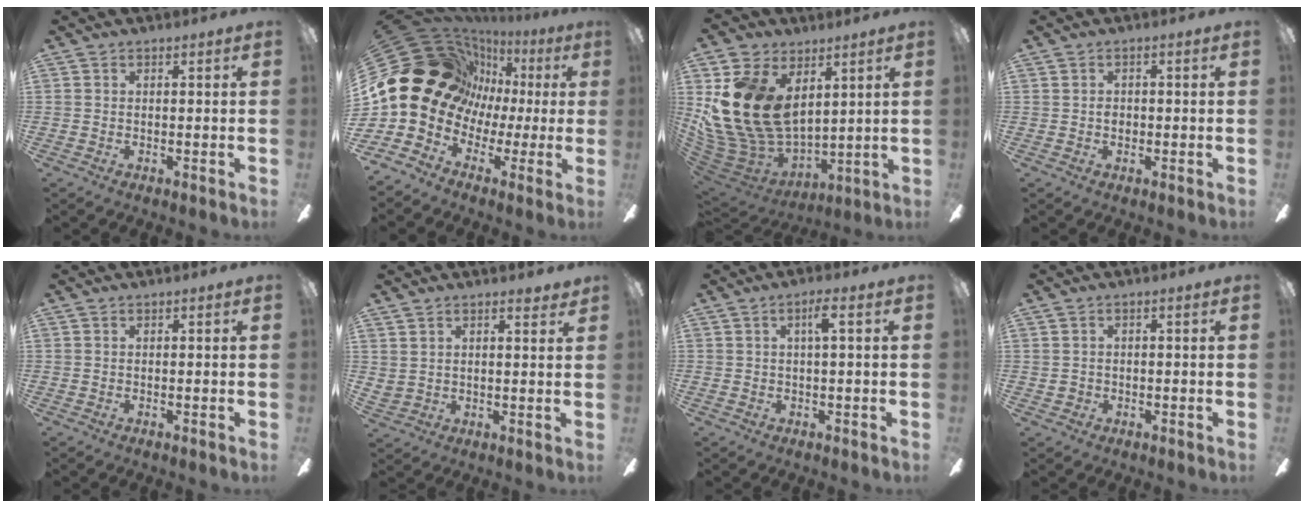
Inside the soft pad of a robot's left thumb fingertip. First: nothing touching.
{"total": 21.0, "force": [3.8, 17.7, 10.7], "torque": [-0.224, -0.036, 0.099]}
{"total": 19.9, "force": [4.9, 14.1, 13.1], "torque": [-0.322, -0.032, 0.099]}
{"total": 1.1, "force": [-0.2, 0.9, 0.6], "torque": [-0.012, 0.005, -0.005]}
{"total": 0.0}
{"total": 3.7, "force": [3.3, 1.7, 0.7], "torque": [-0.014, -0.012, 0.061]}
{"total": 3.2, "force": [1.0, 0.2, 3.0], "torque": [-0.054, 0.000, 0.012]}
{"total": 1.1, "force": [-0.2, 1.1, 0.0], "torque": [-0.001, 0.003, -0.006]}